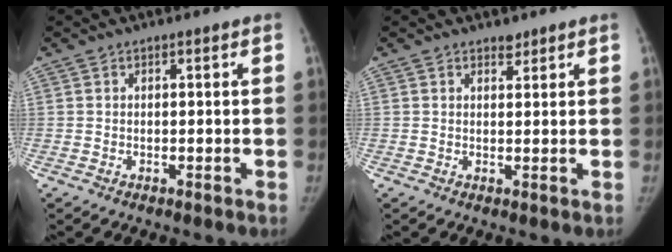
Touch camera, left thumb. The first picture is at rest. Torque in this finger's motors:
{"motor_torque": [0.65, 0.29, 0.28, -0.08, 0.03]}